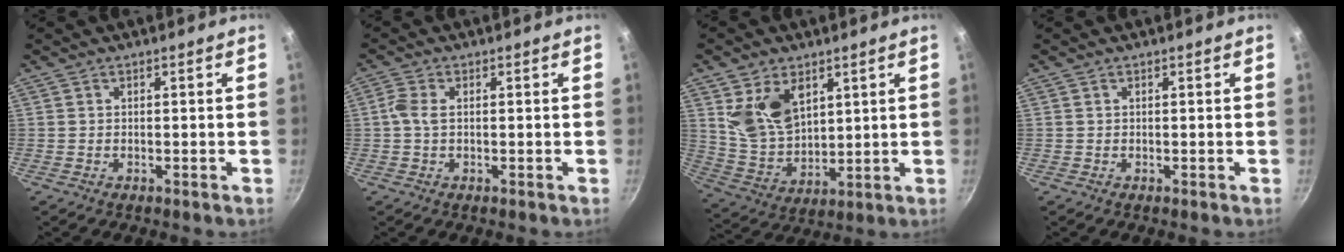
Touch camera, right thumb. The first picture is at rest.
{"total": 2.8, "force": [-0.1, 1.3, 2.5], "torque": [-0.065, 0.008, -0.006]}
{"total": 12.0, "force": [4.8, 7.8, 7.7], "torque": [-0.119, -0.033, 0.108]}
{"total": 0.0}